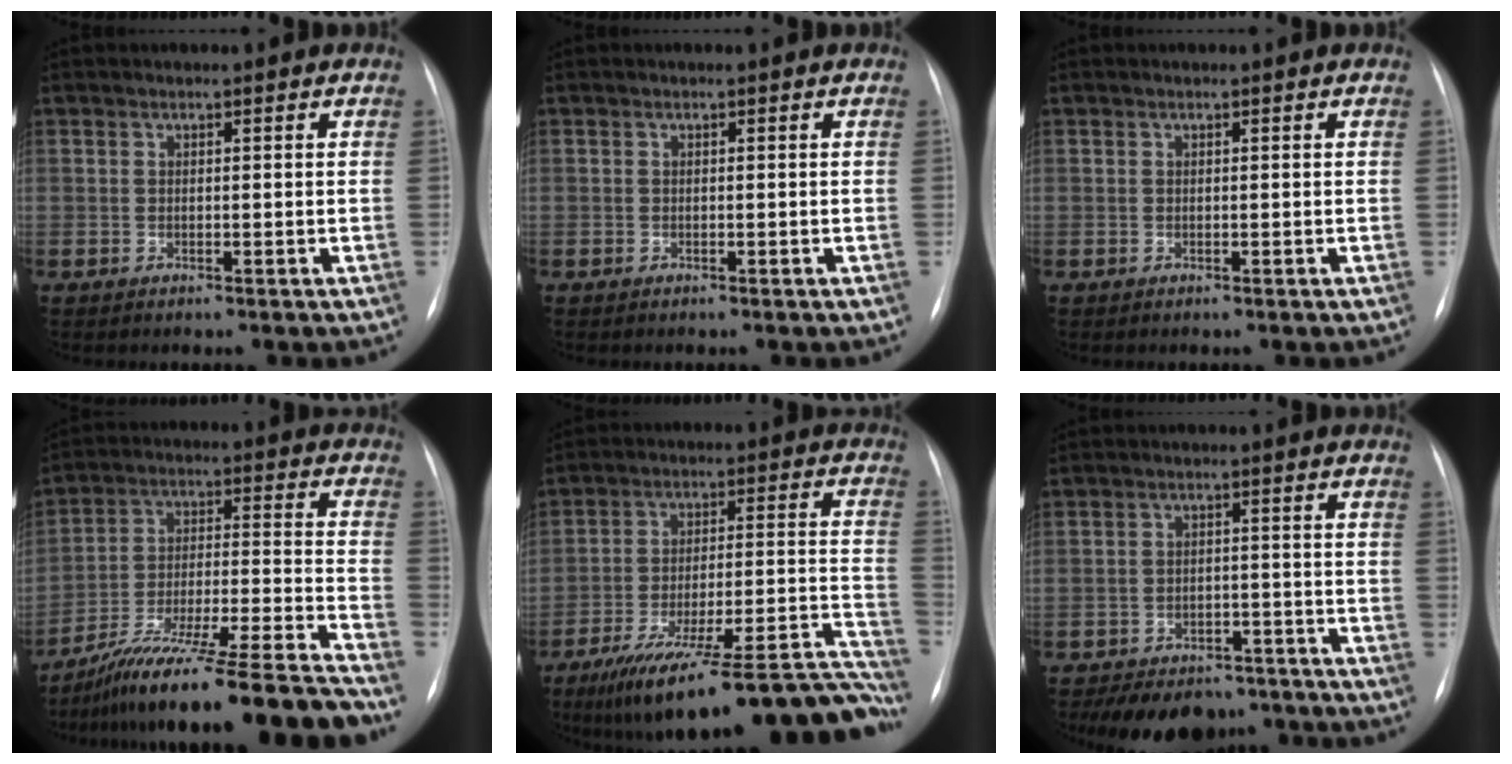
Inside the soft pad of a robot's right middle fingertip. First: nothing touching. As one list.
[{"total": 0.0}, {"total": 0.0}, {"total": 22.0, "force": [-19.1, -1.0, 10.8], "torque": [-0.150, -0.005, -0.311]}, {"total": 27.9, "force": [-22.0, 4.4, 16.7], "torque": [-0.146, 0.011, -0.312]}, {"total": 13.0, "force": [-10.4, 6.5, 4.2], "torque": [-0.066, 0.011, -0.133]}]